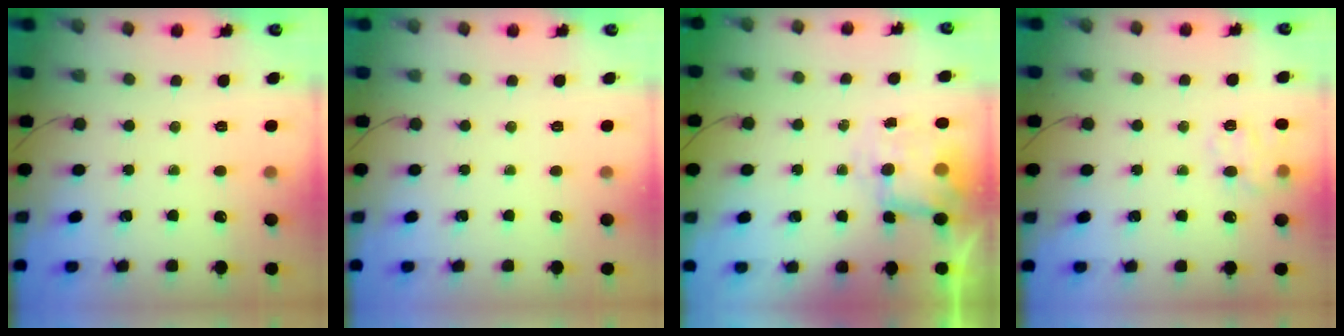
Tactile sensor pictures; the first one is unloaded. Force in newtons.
{"total": 0.0}
{"total": 6.9, "press": 6.8, "slide": 1.2}
{"total": 10.5, "press": 10.3, "slide": 2.0}